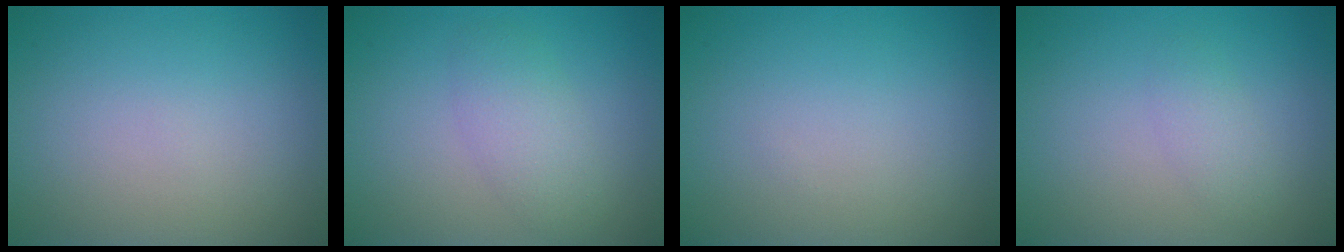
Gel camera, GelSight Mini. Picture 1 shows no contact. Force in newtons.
{"total": 2.7, "press": 2.7, "slide": 0.3}
{"total": 0.0}
{"total": 1.4, "press": 1.4, "slide": 0.0}